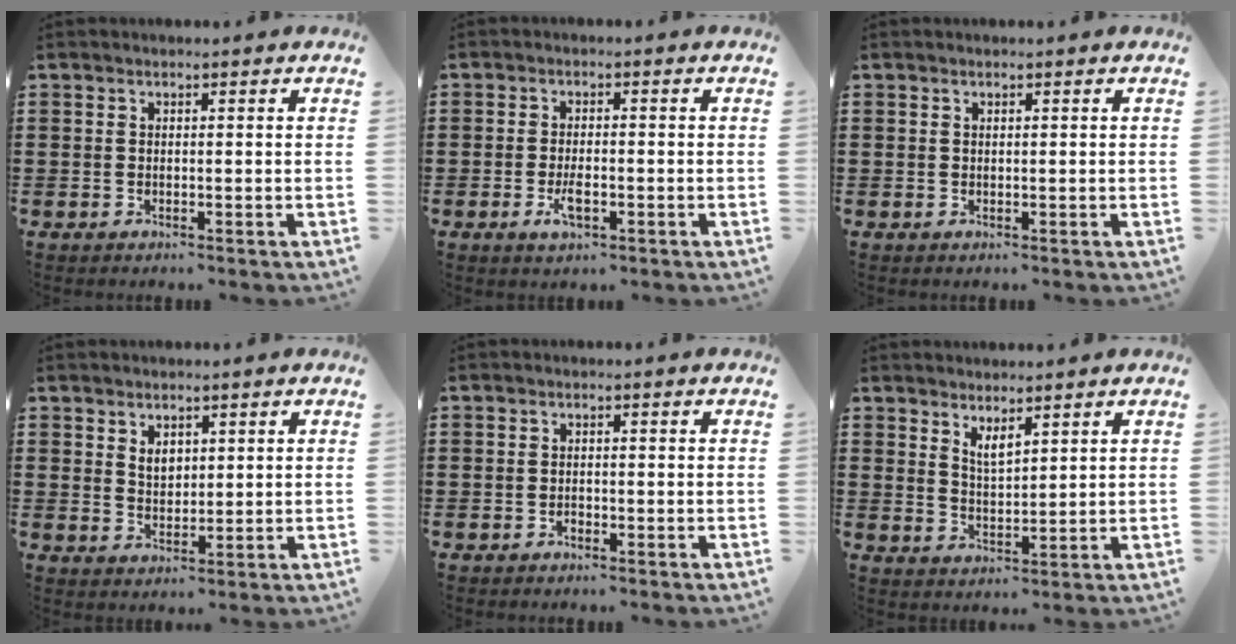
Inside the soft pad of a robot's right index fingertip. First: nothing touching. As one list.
[{"total": 3.1, "force": [-1.1, 1.1, 2.7], "torque": [-0.053, -0.001, -0.022]}, {"total": 0.0}, {"total": 2.5, "force": [1.5, 1.7, 1.2], "torque": [-0.029, 0.004, 0.028]}, {"total": 0.8, "force": [-0.5, 0.4, 0.3], "torque": [-0.008, -0.002, -0.010]}, {"total": 2.5, "force": [2.1, 0.6, 1.2], "torque": [-0.027, 0.001, 0.039]}]